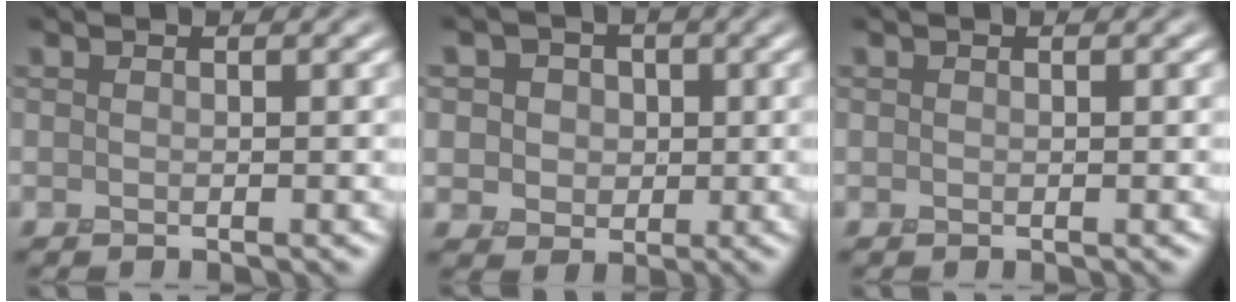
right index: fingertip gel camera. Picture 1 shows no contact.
{"total": 4.6, "force": [1.2, 4.1, 1.6], "torque": [-0.029, 0.009, 0.012]}
{"total": 0.0}